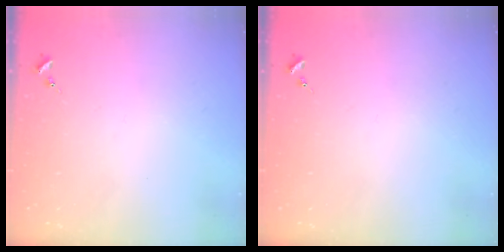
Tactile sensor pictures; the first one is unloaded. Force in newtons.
{"total": 0.0}